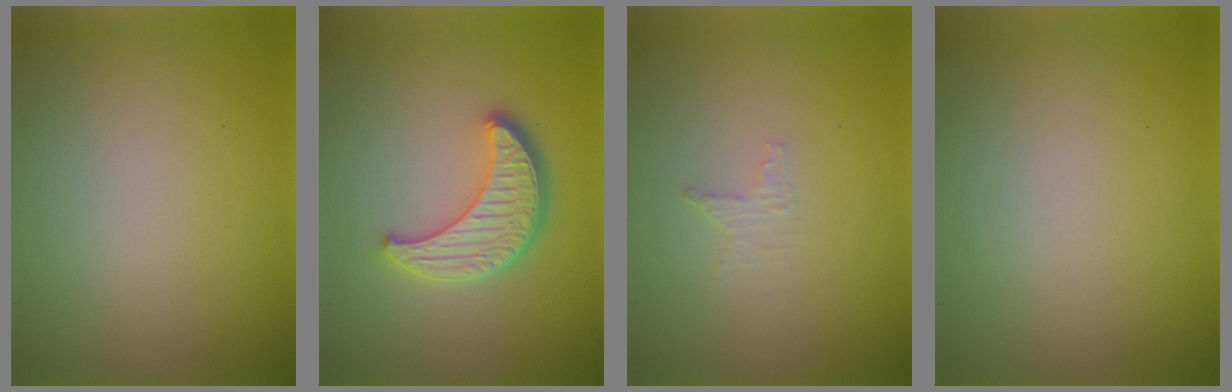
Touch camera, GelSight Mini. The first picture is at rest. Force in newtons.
{"total": 4.5, "press": 3.8, "slide": 2.5}
{"total": 0.9, "press": 0.8, "slide": 0.3}
{"total": 0.0}